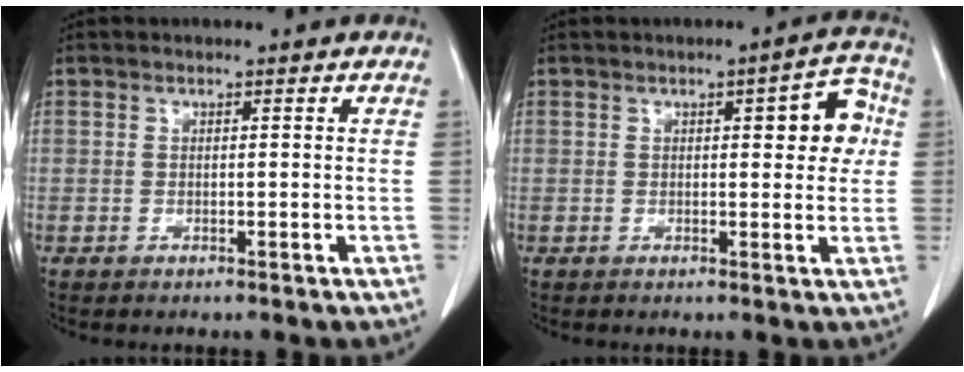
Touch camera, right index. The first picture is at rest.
{"total": 6.1, "force": [1.3, 2.0, 5.6], "torque": [-0.058, 0.016, 0.012]}